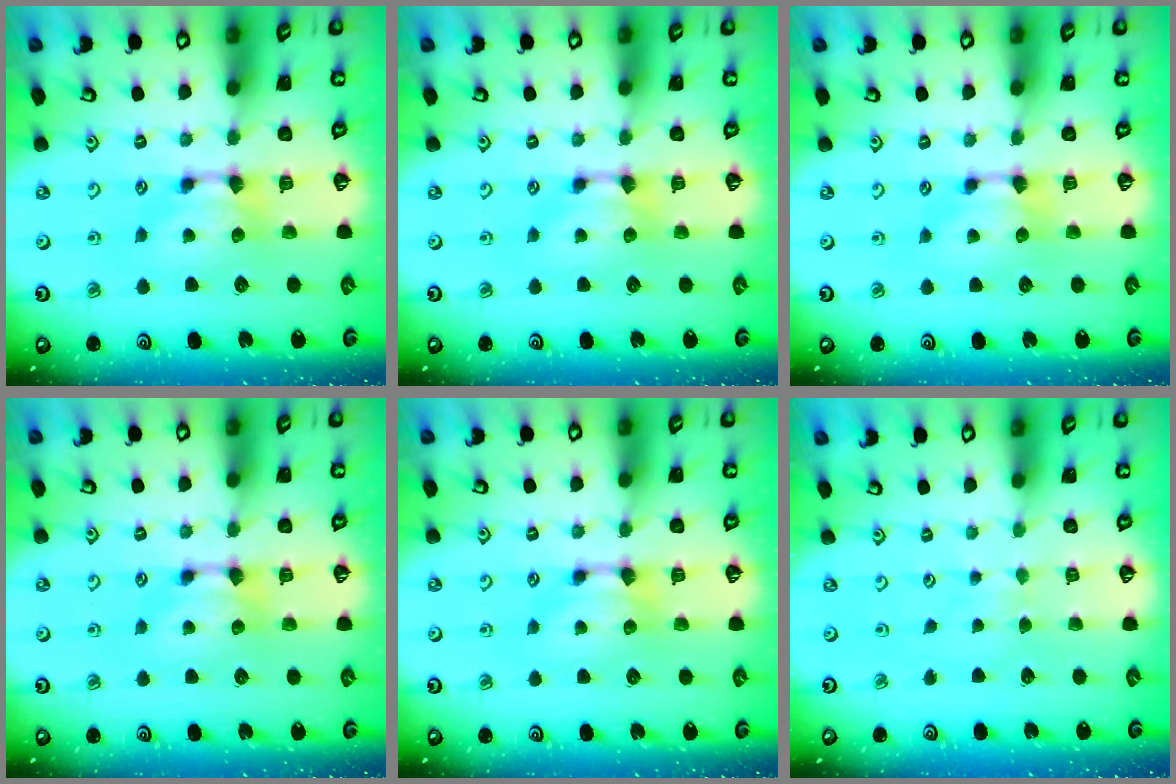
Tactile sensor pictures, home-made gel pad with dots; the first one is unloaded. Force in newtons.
{"total": 0.0}
{"total": 0.6, "press": 0.2, "slide": 0.6}
{"total": 0.0}
{"total": 0.0}
{"total": 2.9, "press": 2.9, "slide": 0.4}